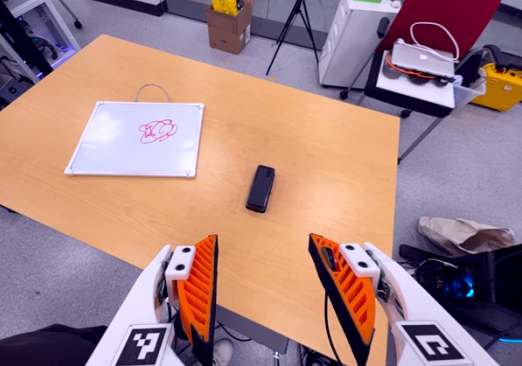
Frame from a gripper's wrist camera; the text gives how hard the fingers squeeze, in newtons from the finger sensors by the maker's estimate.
{"total": 0.0}